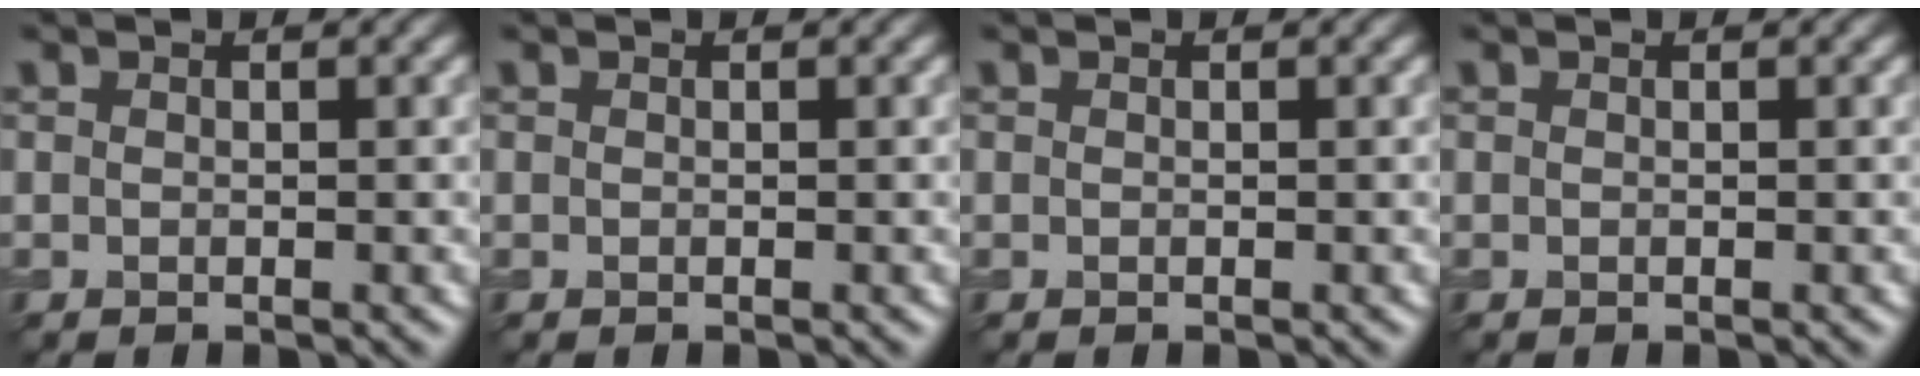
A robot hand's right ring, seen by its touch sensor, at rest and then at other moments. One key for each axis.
{"total": 0.0}
{"total": 0.0}
{"total": 0.0}